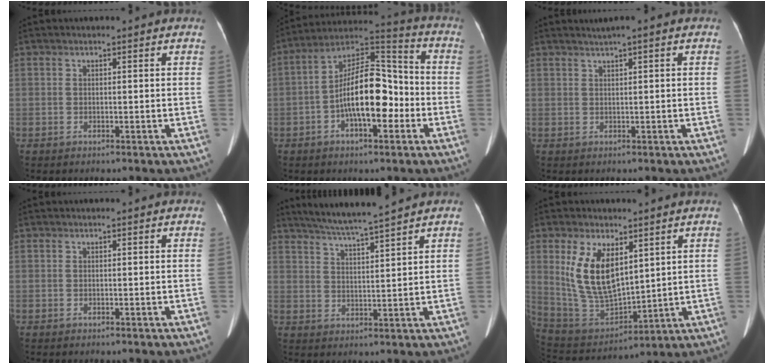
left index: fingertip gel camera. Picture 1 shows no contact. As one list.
[{"total": 13.6, "force": [-3.5, 5.0, 12.2], "torque": [-0.223, 0.030, -0.061]}, {"total": 1.5, "force": [0.9, -0.1, 1.2], "torque": [-0.025, 0.008, 0.019]}, {"total": 0.0}, {"total": 8.2, "force": [7.1, -1.2, 3.8], "torque": [-0.070, 0.005, 0.123]}, {"total": 12.0, "force": [4.2, 5.6, 9.8], "torque": [-0.202, -0.002, 0.095]}]